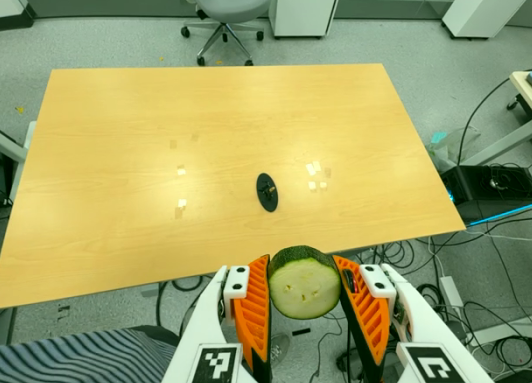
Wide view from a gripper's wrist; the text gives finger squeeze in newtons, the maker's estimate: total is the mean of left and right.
{"total": 11.8, "left": 11.8, "right": 11.9}